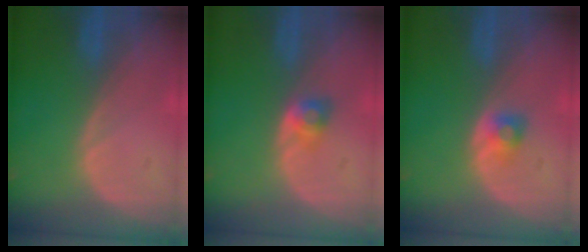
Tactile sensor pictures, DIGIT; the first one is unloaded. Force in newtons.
{"total": 2.6, "press": 2.3, "slide": 1.2}
{"total": 2.2, "press": 2.1, "slide": 0.3}